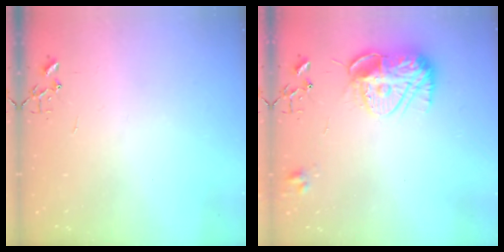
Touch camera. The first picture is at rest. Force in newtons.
{"total": 12.6, "press": 12.6, "slide": 1.1}